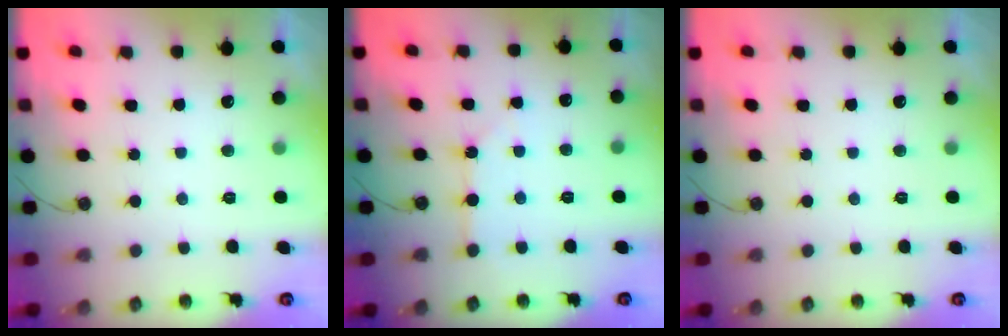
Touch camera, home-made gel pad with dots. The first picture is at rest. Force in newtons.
{"total": 2.2, "press": 2.2, "slide": 0.4}
{"total": 0.0}